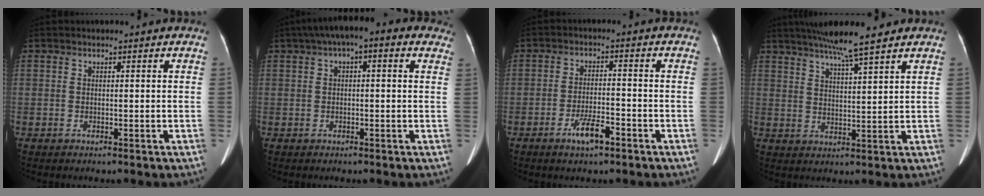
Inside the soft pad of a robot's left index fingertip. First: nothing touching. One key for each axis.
{"total": 9.0, "fx": 5.0, "fy": 3.0, "fz": 6.9, "tx": -0.093, "ty": 0.048, "tz": 0.062}
{"total": 4.6, "fx": -2.9, "fy": 1.0, "fz": 3.4, "tx": -0.065, "ty": -0.001, "tz": -0.051}
{"total": 9.4, "fx": 7.6, "fy": -0.2, "fz": 5.6, "tx": -0.093, "ty": 0.017, "tz": 0.119}